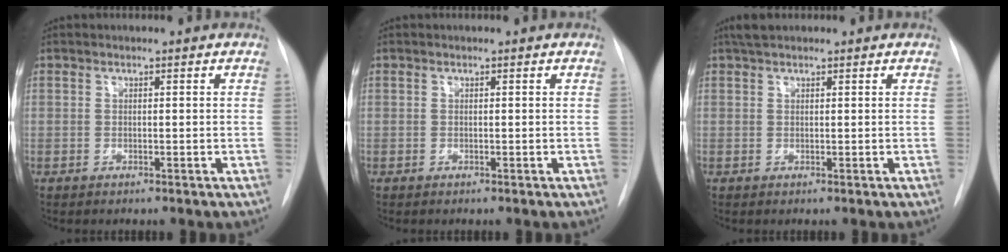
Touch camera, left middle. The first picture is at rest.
{"total": 0.0}
{"total": 2.1, "force": [1.8, 0.7, 0.9], "torque": [-0.020, 0.015, 0.032]}